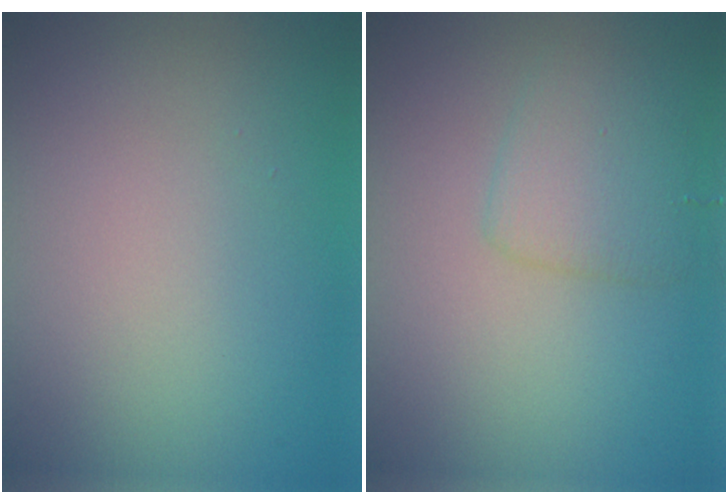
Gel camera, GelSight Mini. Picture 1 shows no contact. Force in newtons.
{"total": 2.9, "press": 2.9, "slide": 0.1}